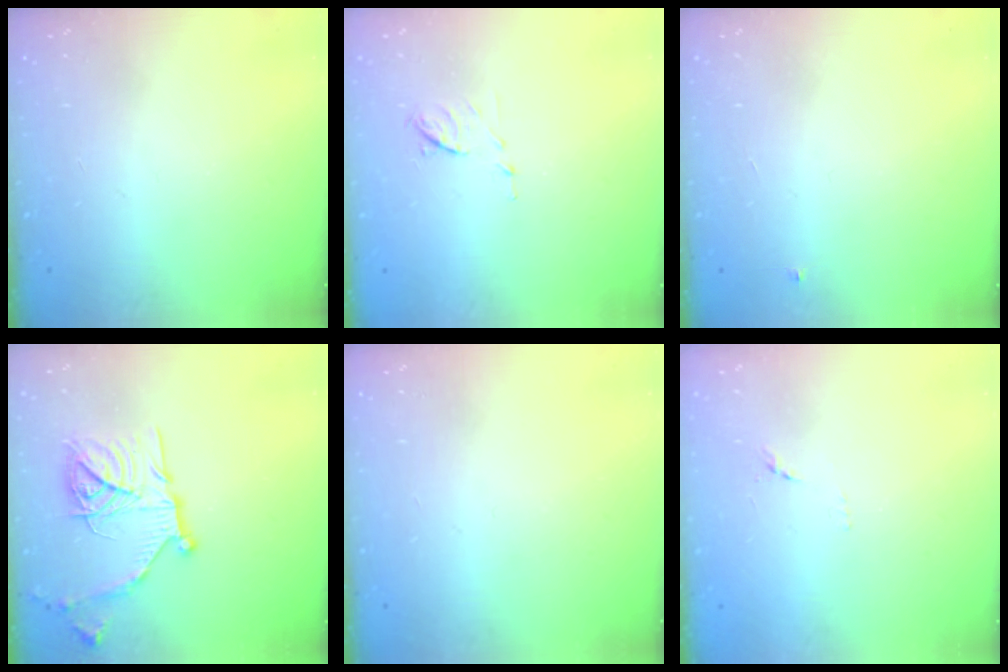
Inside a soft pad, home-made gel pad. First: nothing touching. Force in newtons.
{"total": 6.2, "press": 6.2, "slide": 0.9}
{"total": 3.0, "press": 2.9, "slide": 0.4}
{"total": 19.5, "press": 19.4, "slide": 1.7}
{"total": 0.0}
{"total": 7.6, "press": 7.6, "slide": 0.7}